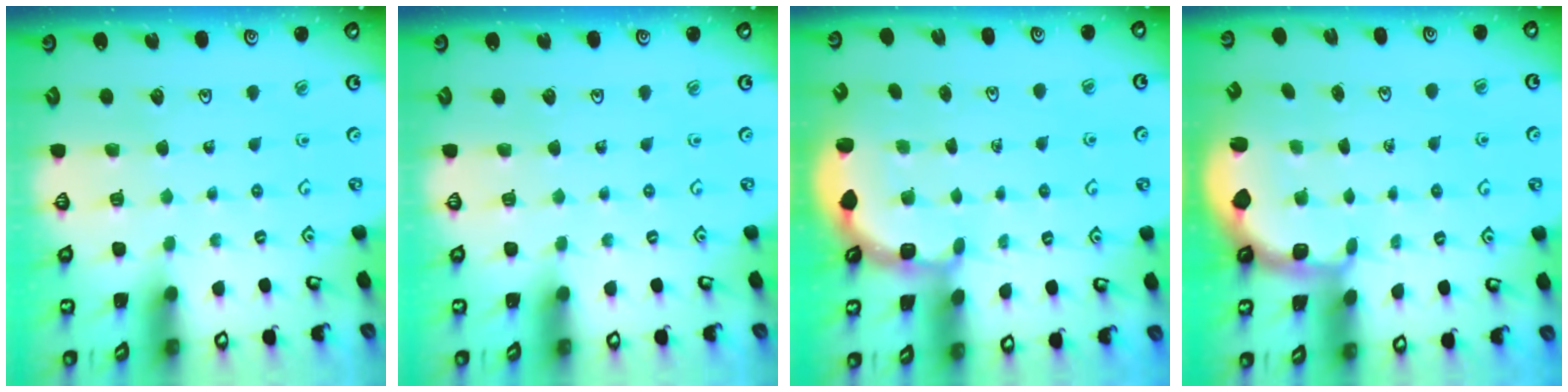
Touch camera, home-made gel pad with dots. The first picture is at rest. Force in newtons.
{"total": 0.0}
{"total": 2.8, "press": 2.5, "slide": 1.4}
{"total": 2.4, "press": 1.1, "slide": 2.2}